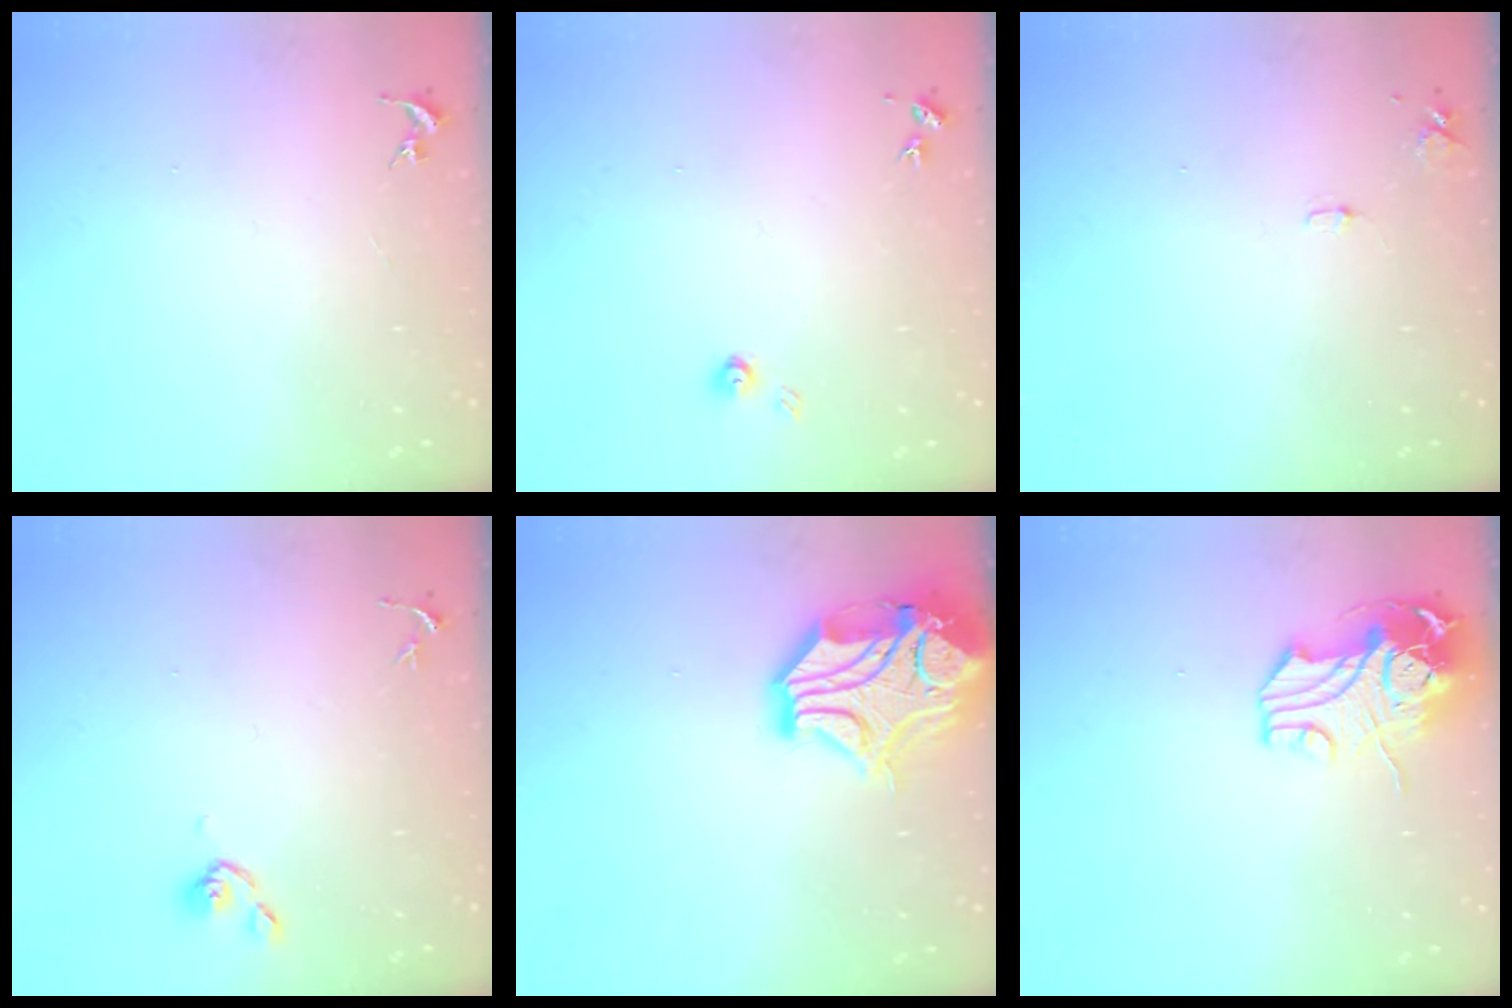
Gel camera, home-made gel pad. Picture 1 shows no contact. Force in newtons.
{"total": 3.8, "press": 3.7, "slide": 0.2}
{"total": 5.2, "press": 5.1, "slide": 0.8}
{"total": 5.3, "press": 5.2, "slide": 0.8}
{"total": 17.6, "press": 17.4, "slide": 2.6}
{"total": 12.8, "press": 12.6, "slide": 2.3}